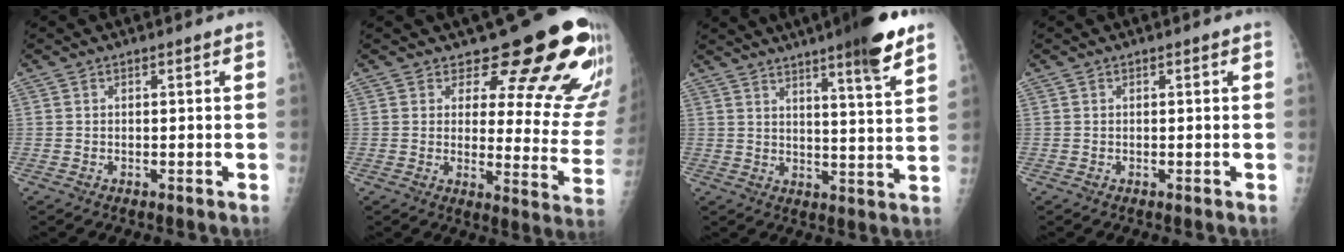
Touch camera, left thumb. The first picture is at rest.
{"total": 18.3, "force": [14.5, 6.6, 9.0], "torque": [-0.057, -0.117, 0.157]}
{"total": 13.8, "force": [9.3, 1.1, 10.1], "torque": [-0.135, -0.042, 0.126]}
{"total": 0.0}